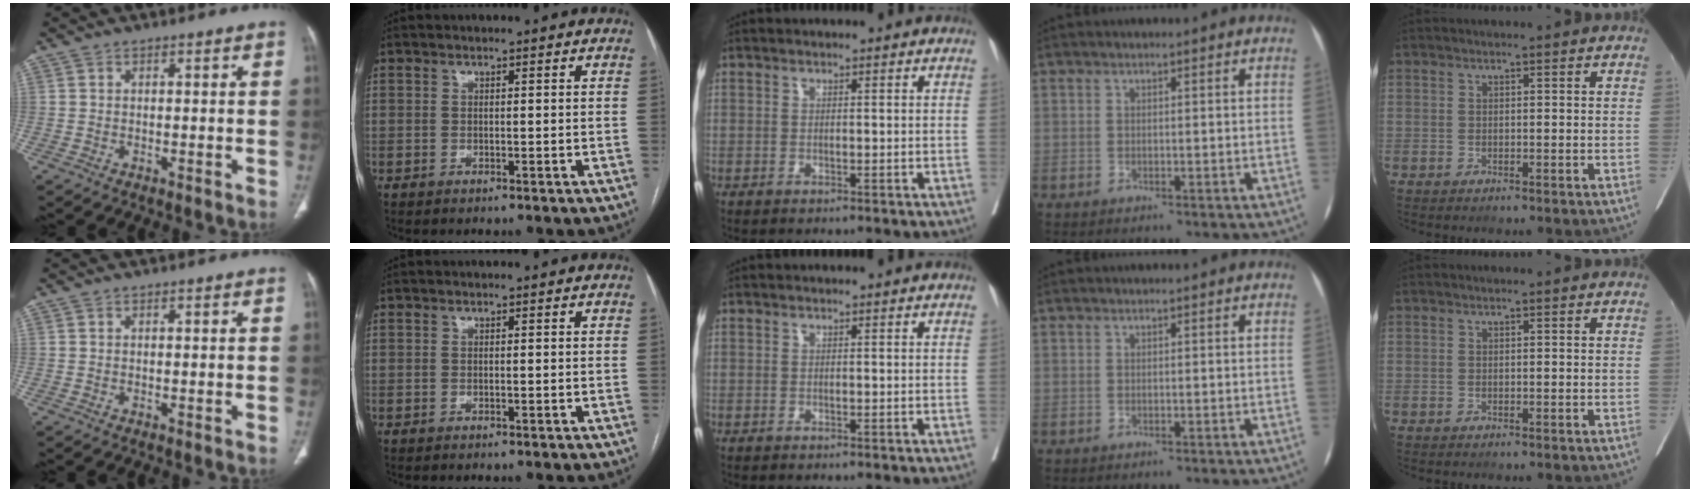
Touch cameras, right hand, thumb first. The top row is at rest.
{}